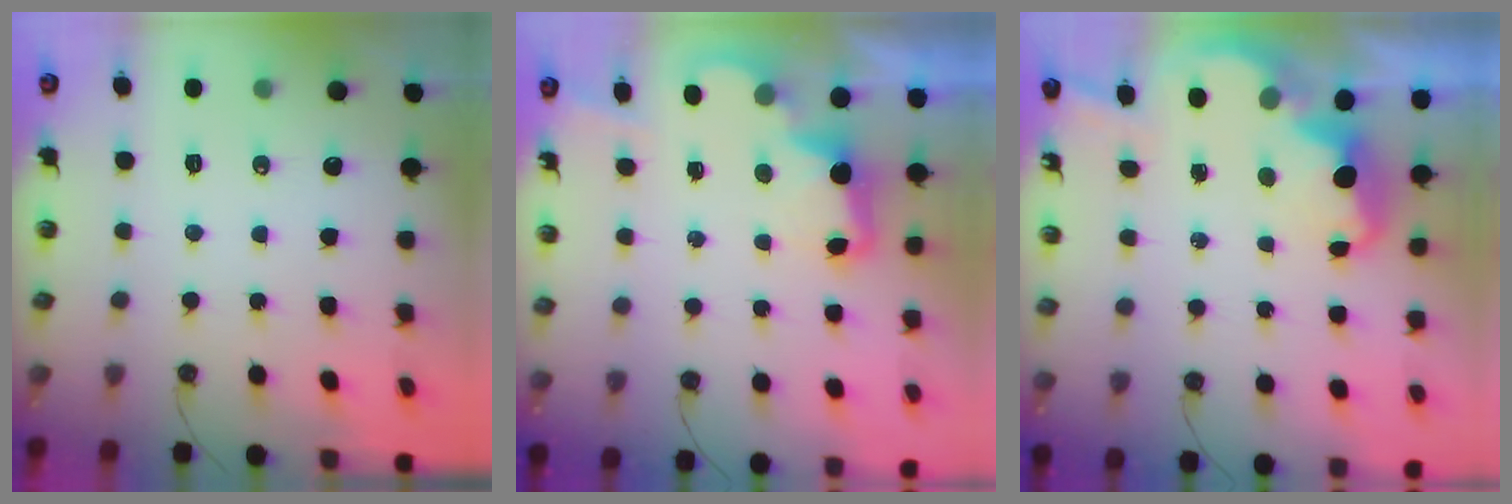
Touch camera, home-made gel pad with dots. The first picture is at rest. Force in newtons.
{"total": 3.4, "press": 3.3, "slide": 0.7}
{"total": 4.5, "press": 4.4, "slide": 0.6}